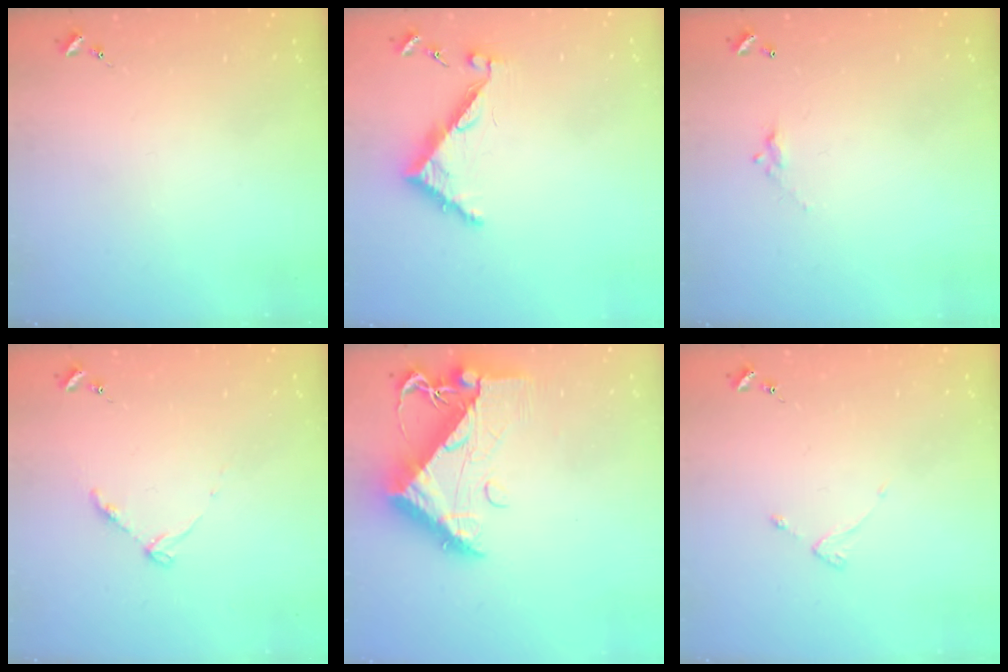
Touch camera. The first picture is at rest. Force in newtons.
{"total": 6.7, "press": 6.6, "slide": 0.6}
{"total": 4.9, "press": 4.9, "slide": 0.2}
{"total": 5.6, "press": 5.5, "slide": 0.7}
{"total": 13.2, "press": 13.2, "slide": 1.4}
{"total": 2.2, "press": 2.1, "slide": 0.4}